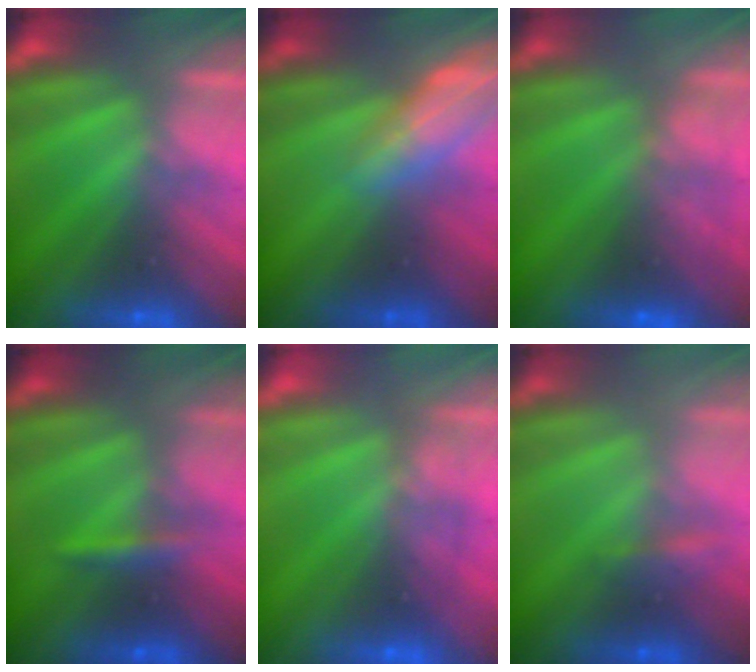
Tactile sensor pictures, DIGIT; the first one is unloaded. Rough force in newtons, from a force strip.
{"total": 2.6}
{"total": 12.7}
{"total": 2.3}
{"total": 1.7}
{"total": 2.2}